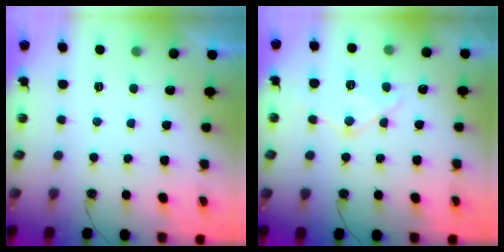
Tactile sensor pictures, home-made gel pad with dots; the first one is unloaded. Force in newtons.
{"total": 14.4, "press": 14.3, "slide": 1.4}